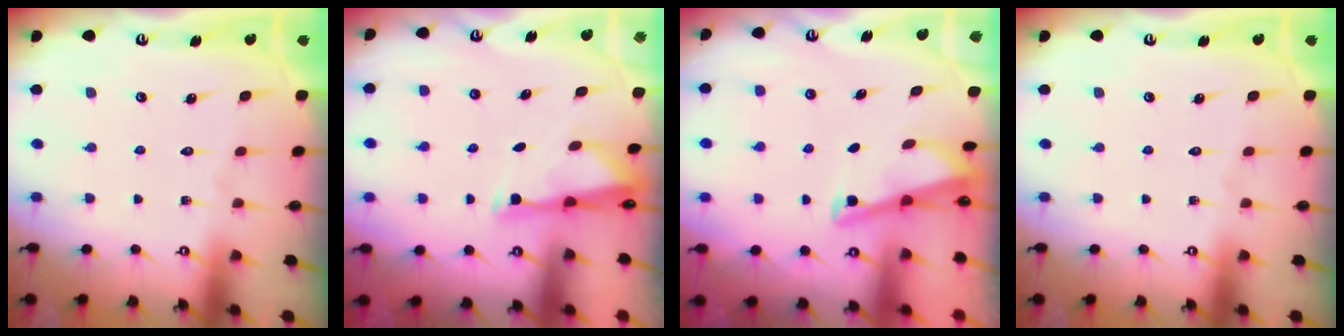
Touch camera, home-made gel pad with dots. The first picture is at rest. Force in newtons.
{"total": 2.9, "press": 2.9, "slide": 0.6}
{"total": 3.0, "press": 2.9, "slide": 0.3}
{"total": 0.0}